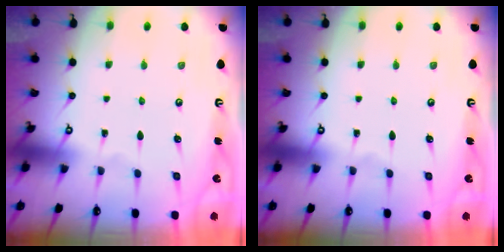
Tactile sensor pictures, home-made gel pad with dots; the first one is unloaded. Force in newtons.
{"total": 0.0}